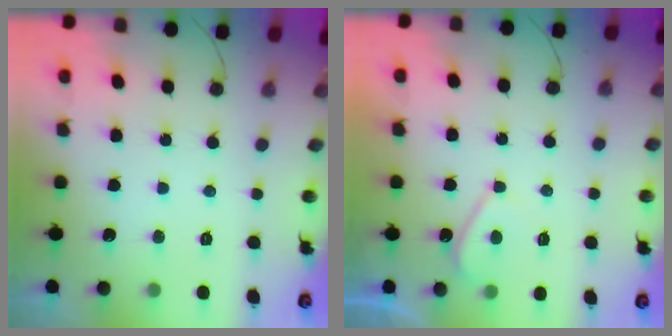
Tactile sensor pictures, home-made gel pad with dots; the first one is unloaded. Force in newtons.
{"total": 2.9, "press": 2.9, "slide": 0.4}